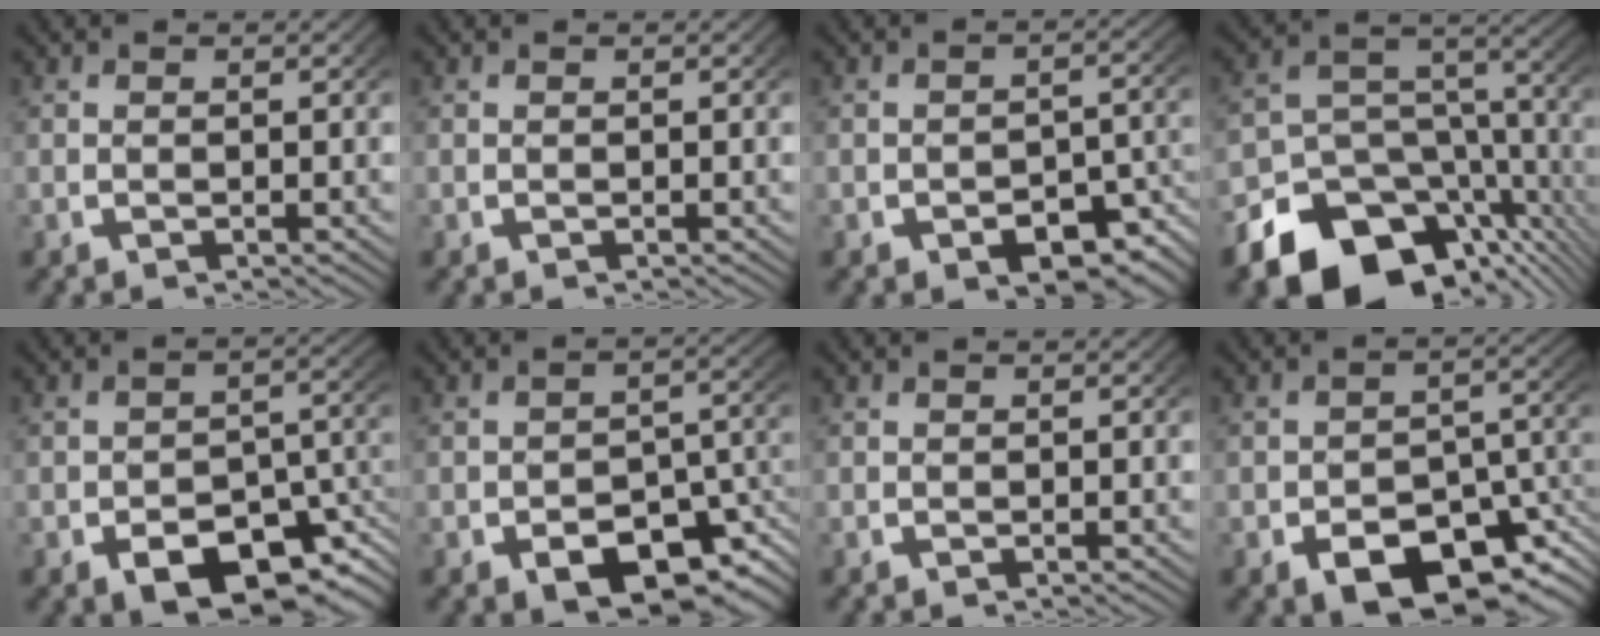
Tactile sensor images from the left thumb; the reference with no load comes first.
{"total": 0.0}
{"total": 5.0, "force": [-2.2, 2.8, 3.4], "torque": [-0.046, -0.015, -0.028]}
{"total": 14.7, "force": [-8.3, 8.7, 8.5], "torque": [-0.116, -0.035, -0.127]}
{"total": 7.6, "force": [-3.8, 4.3, 5.1], "torque": [-0.081, -0.025, -0.043]}
{"total": 6.9, "force": [-3.2, 4.0, 4.7], "torque": [-0.072, -0.020, -0.037]}
{"total": 0.0}
{"total": 8.5, "force": [-4.4, 4.9, 5.4], "torque": [-0.088, -0.028, -0.050]}